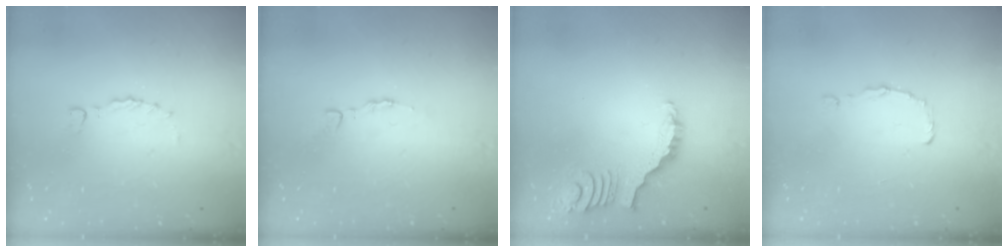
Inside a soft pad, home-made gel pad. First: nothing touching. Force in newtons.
{"total": 2.8, "press": 2.8, "slide": 0.4}
{"total": 3.7, "press": 3.7, "slide": 0.6}
{"total": 0.9, "press": 0.9, "slide": 0.0}